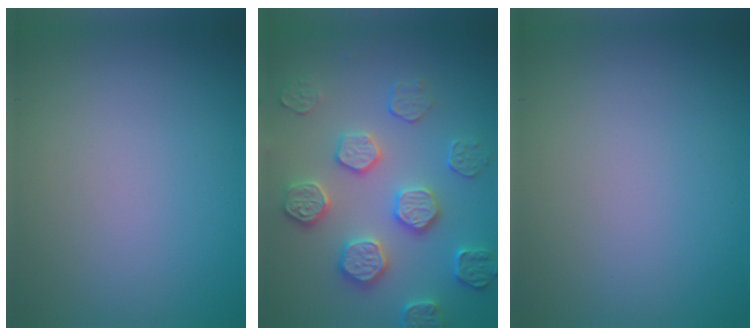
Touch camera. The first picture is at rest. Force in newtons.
{"total": 4.6, "press": 4.3, "slide": 1.6}
{"total": 0.0}